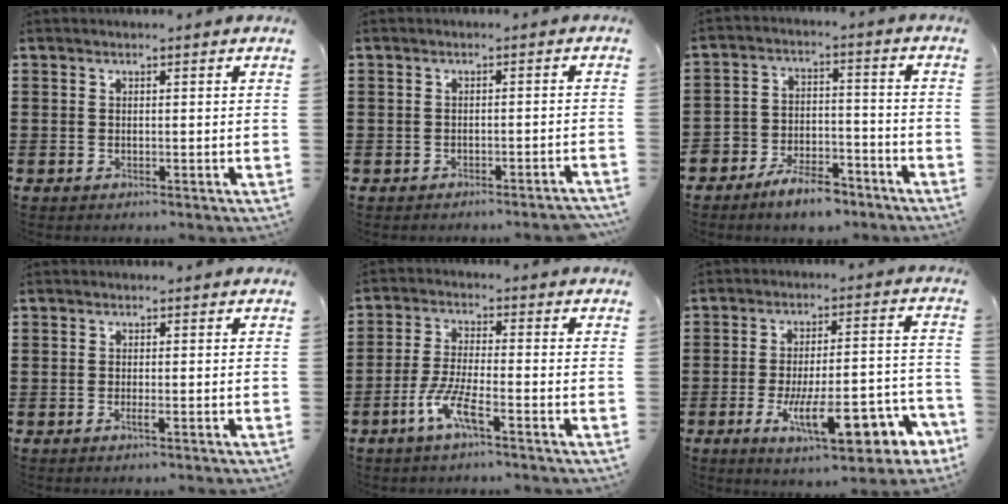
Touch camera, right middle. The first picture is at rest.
{"total": 1.3, "force": [-1.3, 0.0, 0.0], "torque": [-0.004, 0.004, -0.027]}
{"total": 6.9, "force": [-6.4, 2.0, 1.9], "torque": [-0.039, 0.017, -0.125]}
{"total": 0.8, "force": [-0.5, 0.1, 0.6], "torque": [-0.013, -0.004, -0.008]}
{"total": 6.1, "force": [-3.5, 1.0, 4.9], "torque": [-0.114, -0.009, -0.070]}
{"total": 13.1, "force": [-6.1, 4.6, 10.6], "torque": [-0.157, 0.009, -0.103]}